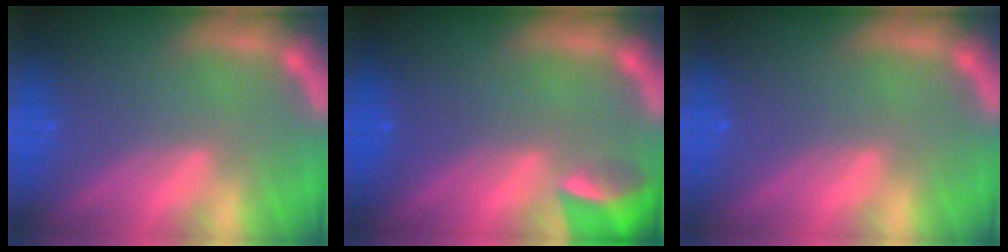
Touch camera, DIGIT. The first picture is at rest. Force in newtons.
{"total": 3.9}
{"total": 0.0}